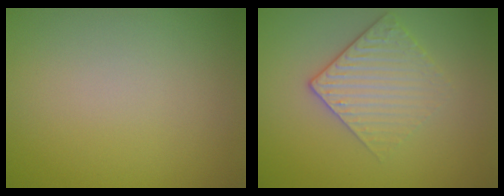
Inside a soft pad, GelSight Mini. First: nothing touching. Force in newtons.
{"total": 2.9, "press": 2.6, "slide": 1.4}